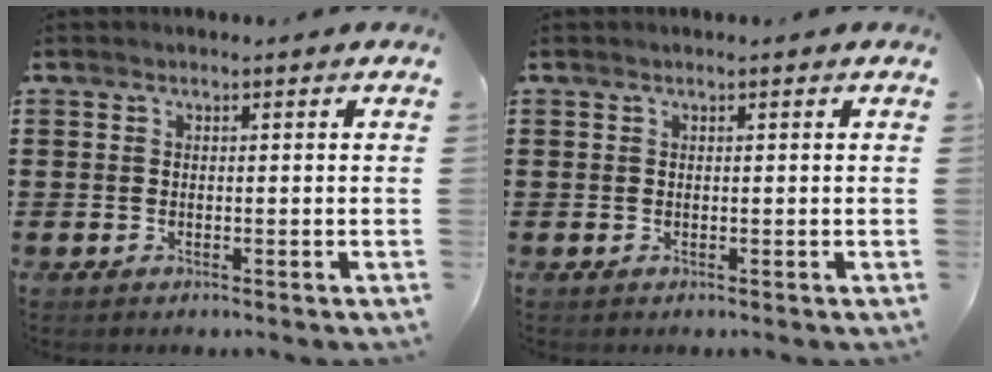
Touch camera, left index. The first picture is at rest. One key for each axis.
{"total": 0.0}